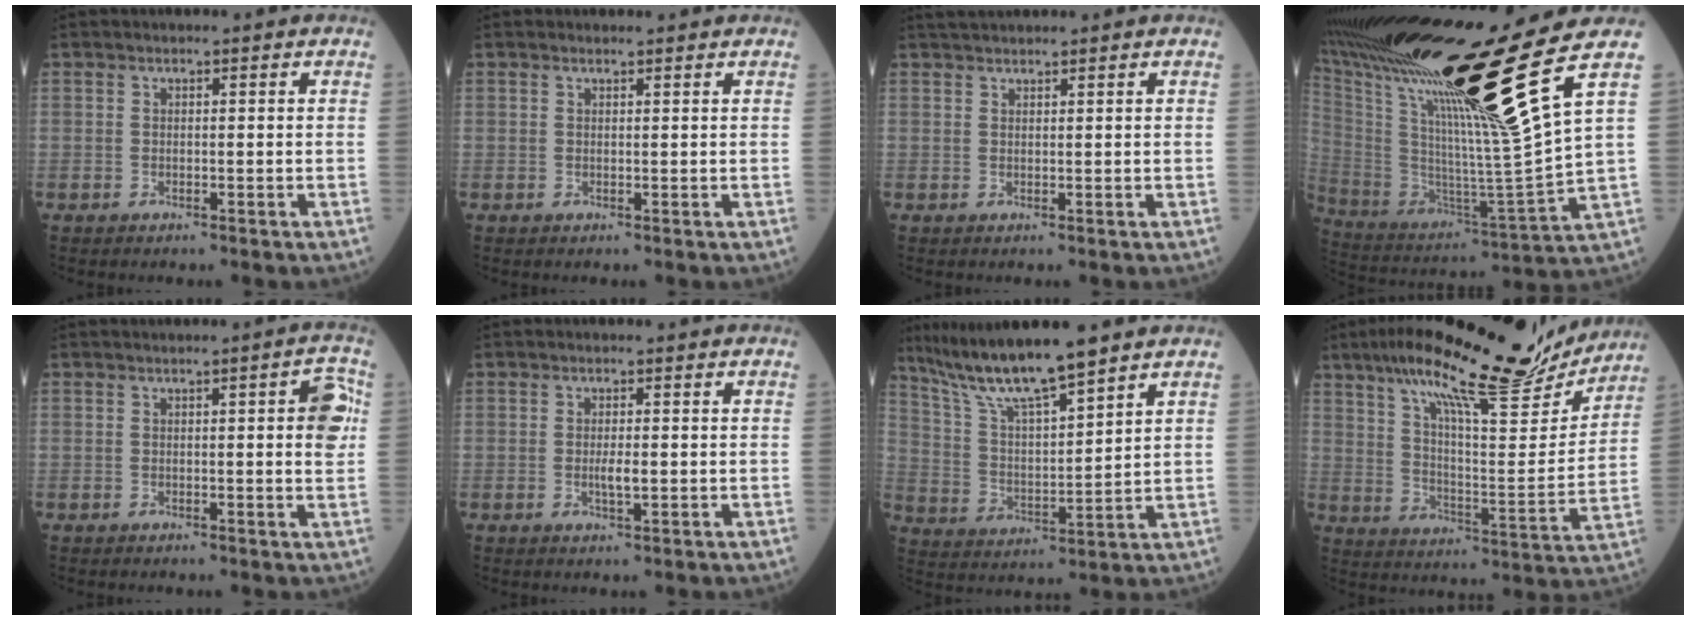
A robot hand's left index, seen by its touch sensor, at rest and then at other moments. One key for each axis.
{"total": 0.7, "fx": 0.7, "fy": 0.3, "fz": 0.1, "tx": -0.011, "ty": 0.001, "tz": 0.010}
{"total": 3.5, "fx": 3.2, "fy": 0.5, "fz": 1.2, "tx": -0.017, "ty": 0.031, "tz": 0.055}
{"total": 25.2, "fx": 17.0, "fy": -4.5, "fz": 18.1, "tx": -0.324, "ty": -0.081, "tz": 0.288}
{"total": 3.9, "fx": 0.7, "fy": 0.6, "fz": 3.7, "tx": -0.038, "ty": 0.006, "tz": 0.002}
{"total": 2.1, "fx": -0.4, "fy": 0.5, "fz": 2.0, "tx": -0.041, "ty": -0.005, "tz": -0.005}
{"total": 12.4, "fx": 10.3, "fy": 0.6, "fz": 6.9, "tx": -0.138, "ty": 0.002, "tz": 0.195}
{"total": 22.8, "fx": 18.4, "fy": 3.7, "fz": 12.8, "tx": -0.211, "ty": 0.004, "tz": 0.272}